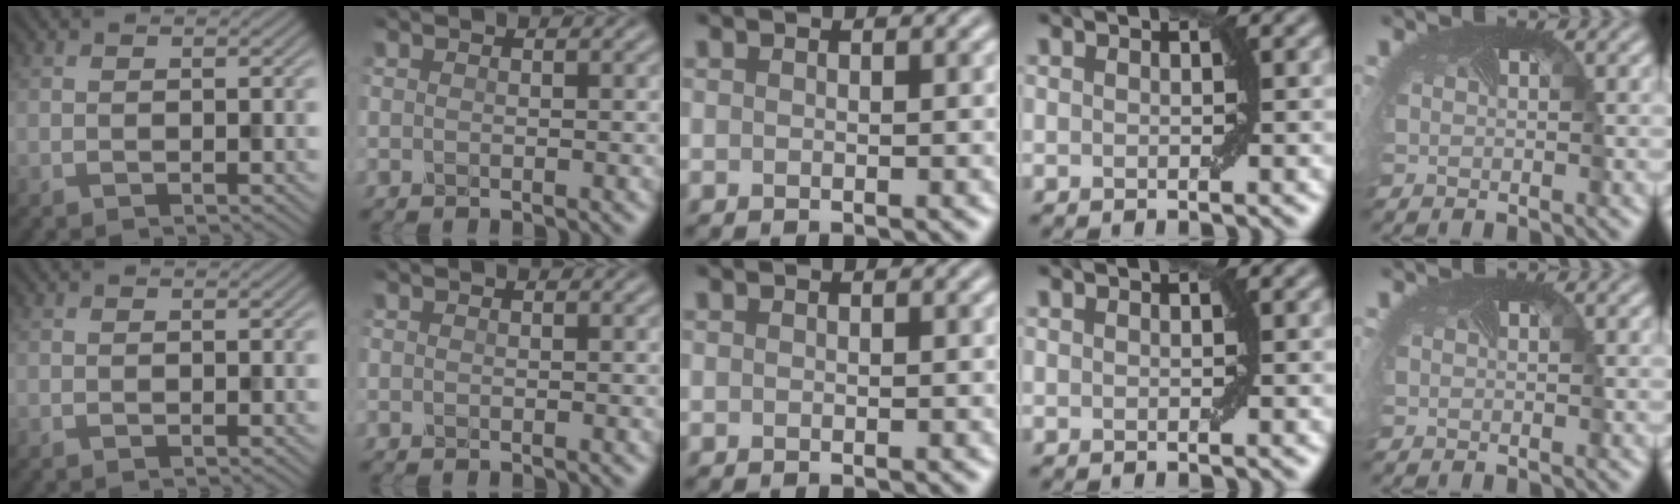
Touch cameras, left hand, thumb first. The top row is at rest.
{}